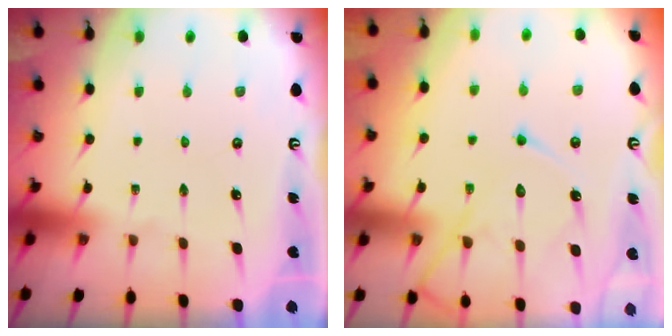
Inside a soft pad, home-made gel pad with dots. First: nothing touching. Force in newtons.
{"total": 12.7, "press": 12.7, "slide": 1.2}